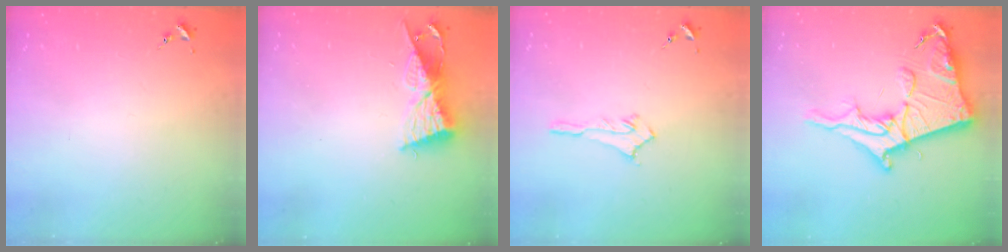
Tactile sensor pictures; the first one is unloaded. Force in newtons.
{"total": 9.4, "press": 9.4, "slide": 0.6}
{"total": 4.8, "press": 4.8, "slide": 0.5}
{"total": 19.2, "press": 19.1, "slide": 1.8}